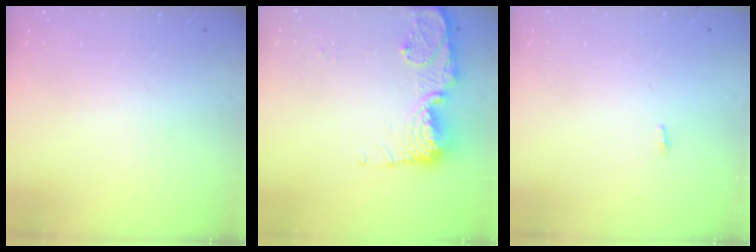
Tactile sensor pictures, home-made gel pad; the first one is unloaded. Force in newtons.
{"total": 13.5, "press": 13.4, "slide": 1.3}
{"total": 2.8, "press": 1.8, "slide": 2.2}